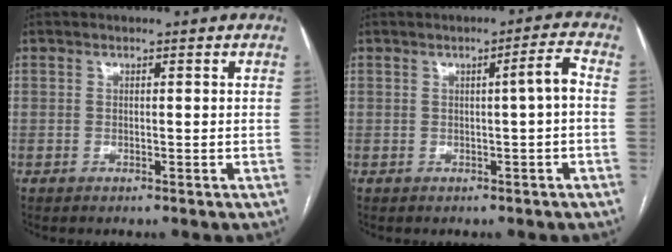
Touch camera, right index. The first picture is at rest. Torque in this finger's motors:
{"motor_torque": [0.38, -0.02, 0.17, 0.05]}